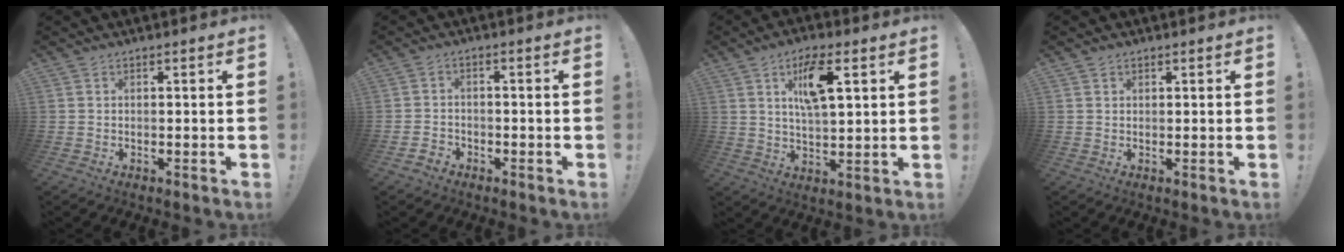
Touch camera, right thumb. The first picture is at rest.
{"total": 2.9, "force": [-2.3, 1.8, 0.3], "torque": [-0.013, 0.008, -0.042]}
{"total": 11.2, "force": [4.6, 4.6, 9.1], "torque": [-0.148, -0.001, 0.077]}
{"total": 1.1, "force": [0.8, 0.7, 0.2], "torque": [0.001, -0.002, 0.016]}